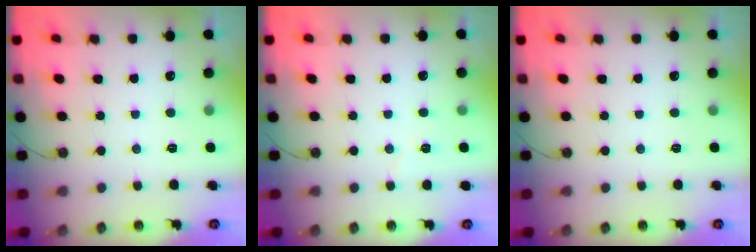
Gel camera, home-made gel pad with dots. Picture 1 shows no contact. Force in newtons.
{"total": 4.0, "press": 3.9, "slide": 0.8}
{"total": 0.0}